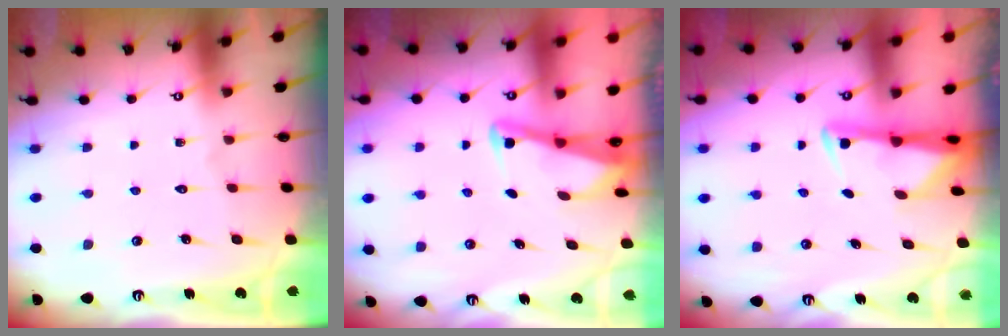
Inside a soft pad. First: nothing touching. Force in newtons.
{"total": 2.8, "press": 2.8, "slide": 0.3}
{"total": 3.0, "press": 2.9, "slide": 0.6}